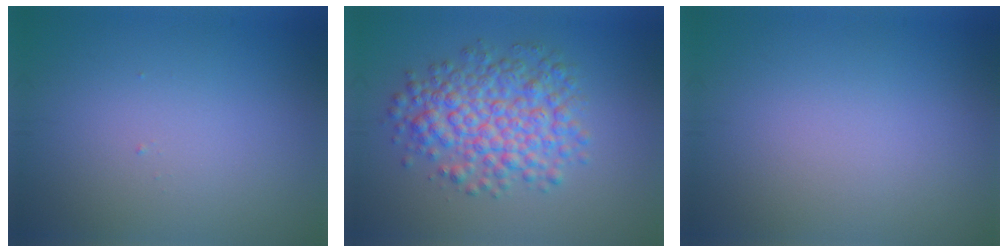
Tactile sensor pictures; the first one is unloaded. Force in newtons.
{"total": 6.4, "press": 6.4, "slide": 0.1}
{"total": 0.0}